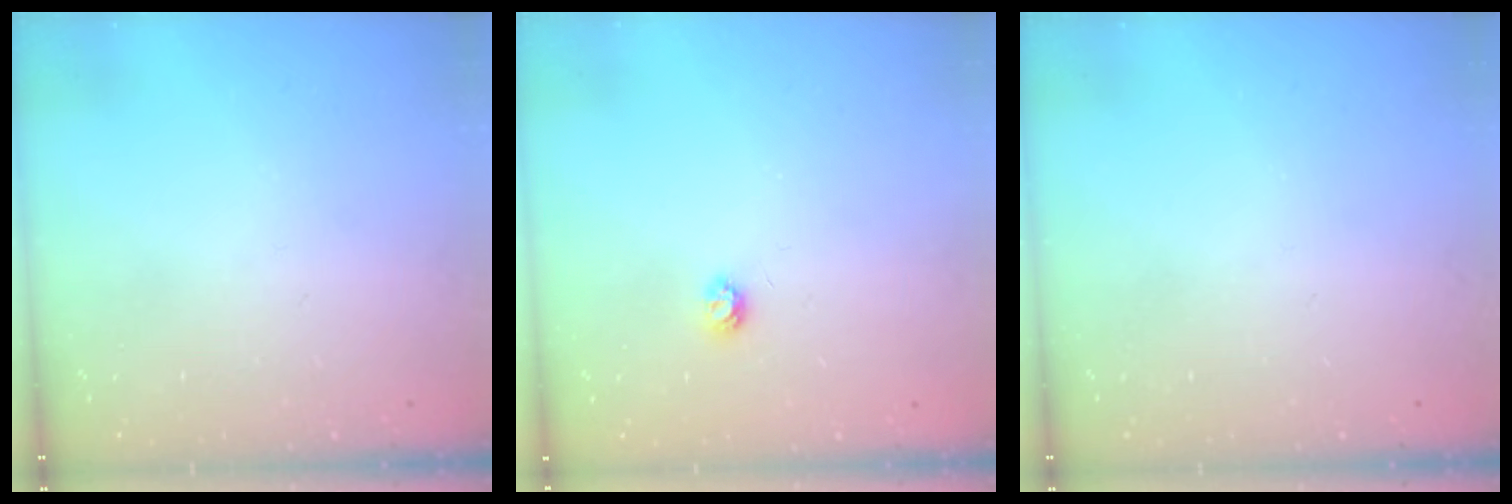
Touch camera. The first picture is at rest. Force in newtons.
{"total": 4.2, "press": 4.2, "slide": 0.5}
{"total": 0.0}